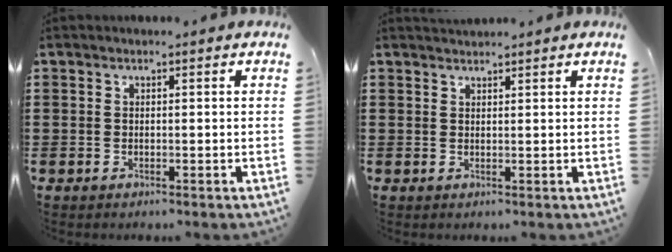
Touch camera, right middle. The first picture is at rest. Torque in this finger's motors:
{"motor_torque": [-0.47, -0.47, 0.00, 0.00]}